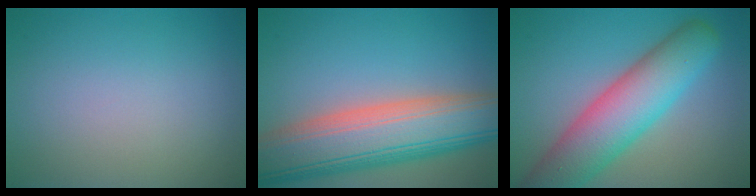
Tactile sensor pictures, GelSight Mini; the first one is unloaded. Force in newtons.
{"total": 12.0, "press": 12.0, "slide": 1.0}
{"total": 8.9, "press": 8.9, "slide": 0.6}